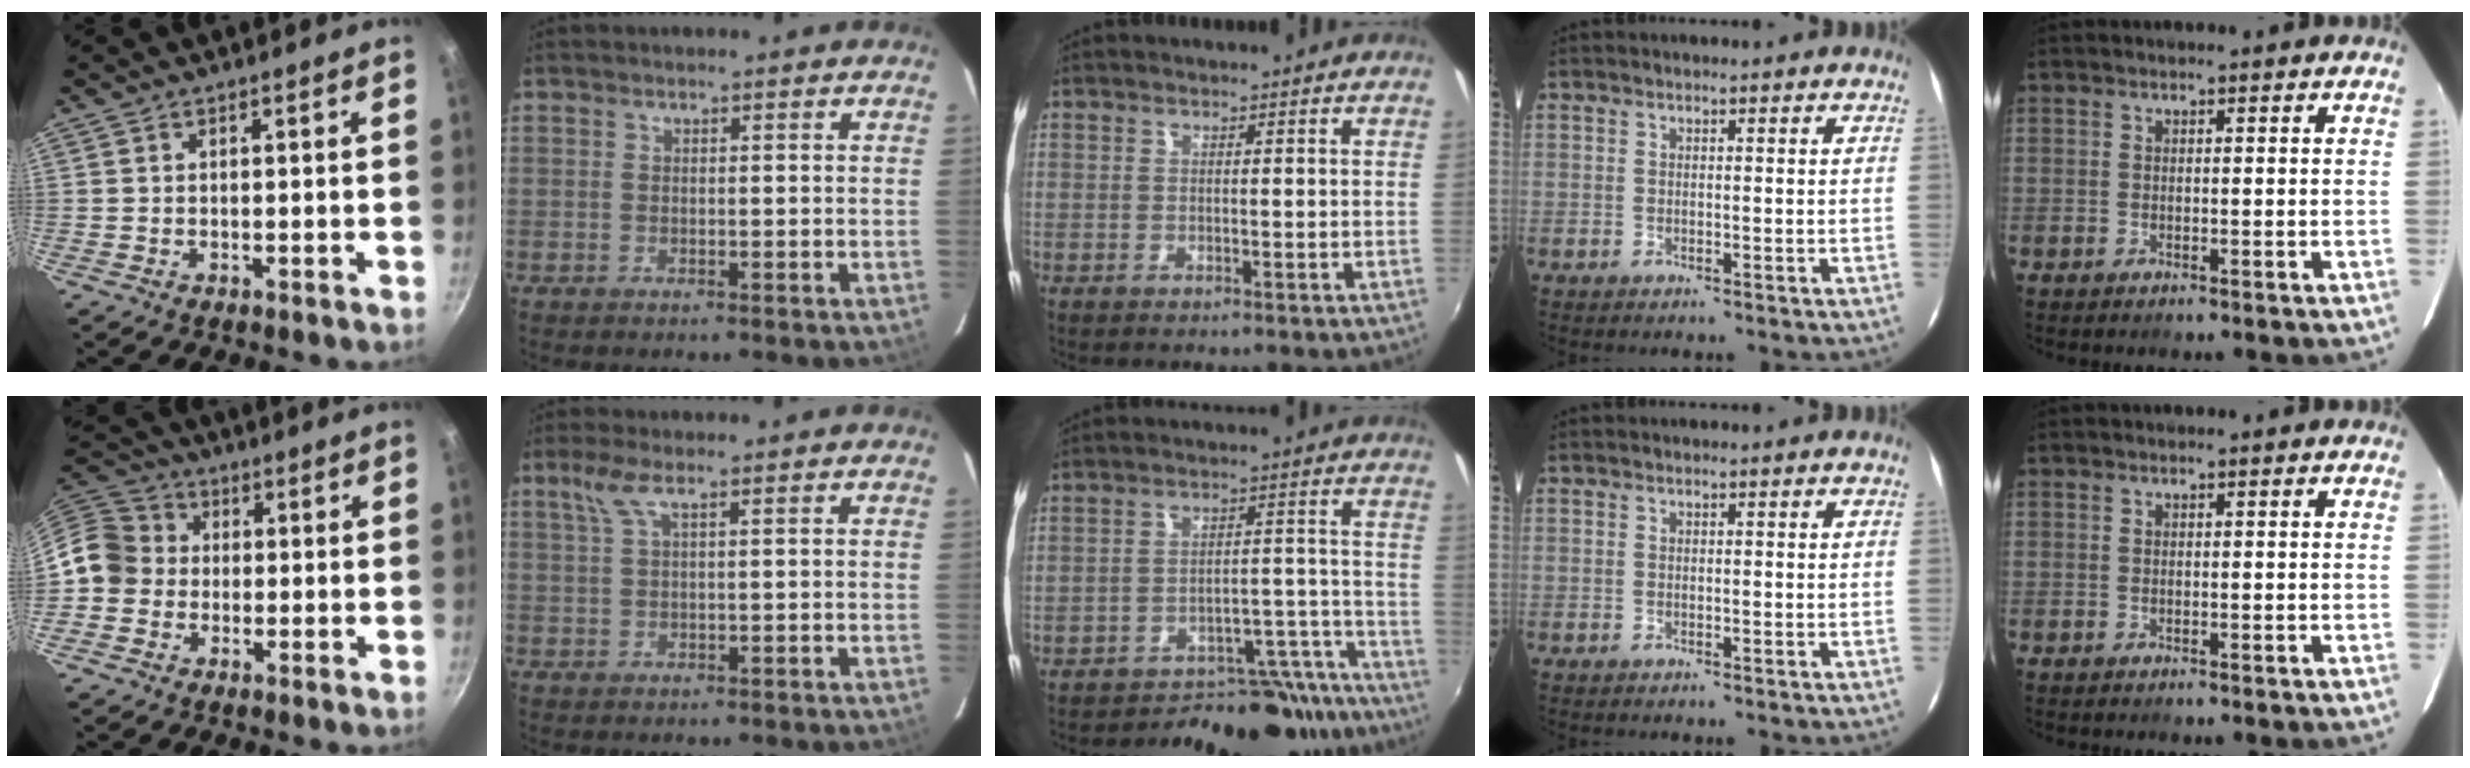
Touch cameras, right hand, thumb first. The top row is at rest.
{"thumb": {"total": 9.2, "force": [-0.9, 8.4, 3.7], "torque": [-0.034, 0.027, -0.040]}, "index": {"total": 3.0, "force": [1.6, 0.1, 2.6], "torque": [-0.056, 0.006, 0.036]}, "middle": {"total": 19.7, "force": [-18.2, 6.1, 4.5], "torque": [-0.040, 0.048, -0.226]}}